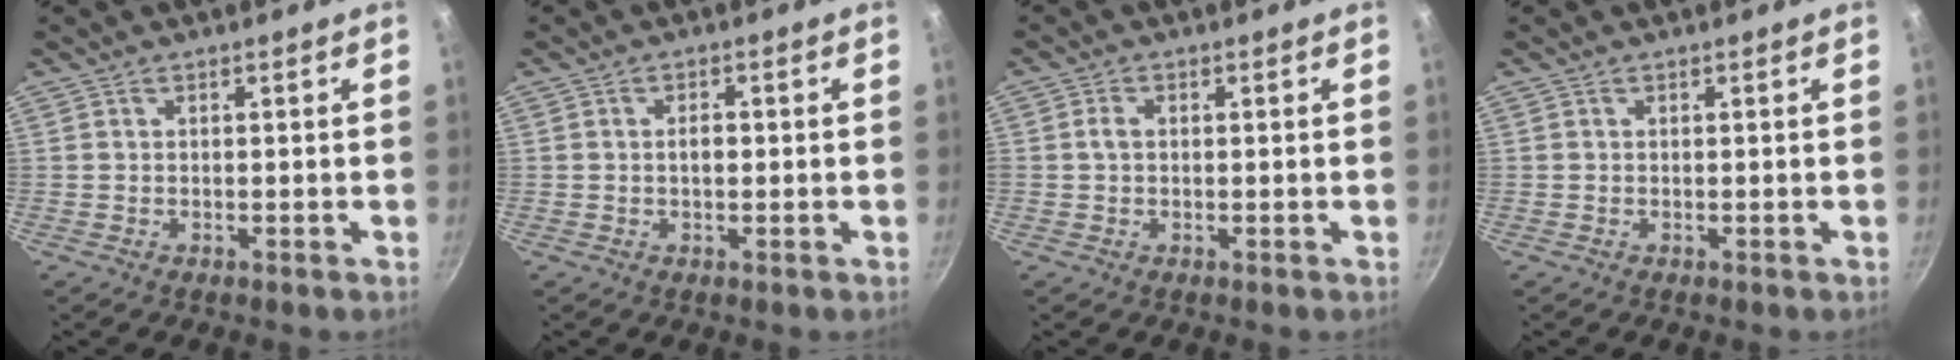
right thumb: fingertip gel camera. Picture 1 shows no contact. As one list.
[{"total": 2.1, "force": [-0.1, 1.2, 1.7], "torque": [-0.028, 0.005, -0.003]}, {"total": 1.8, "force": [0.1, 1.2, 1.3], "torque": [-0.025, 0.002, 0.000]}, {"total": 0.0}]